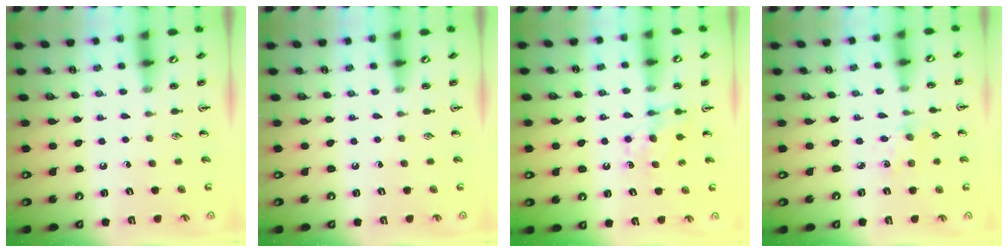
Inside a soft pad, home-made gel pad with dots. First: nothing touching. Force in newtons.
{"total": 0.0}
{"total": 6.7, "press": 6.7, "slide": 0.1}
{"total": 2.9, "press": 2.8, "slide": 0.5}